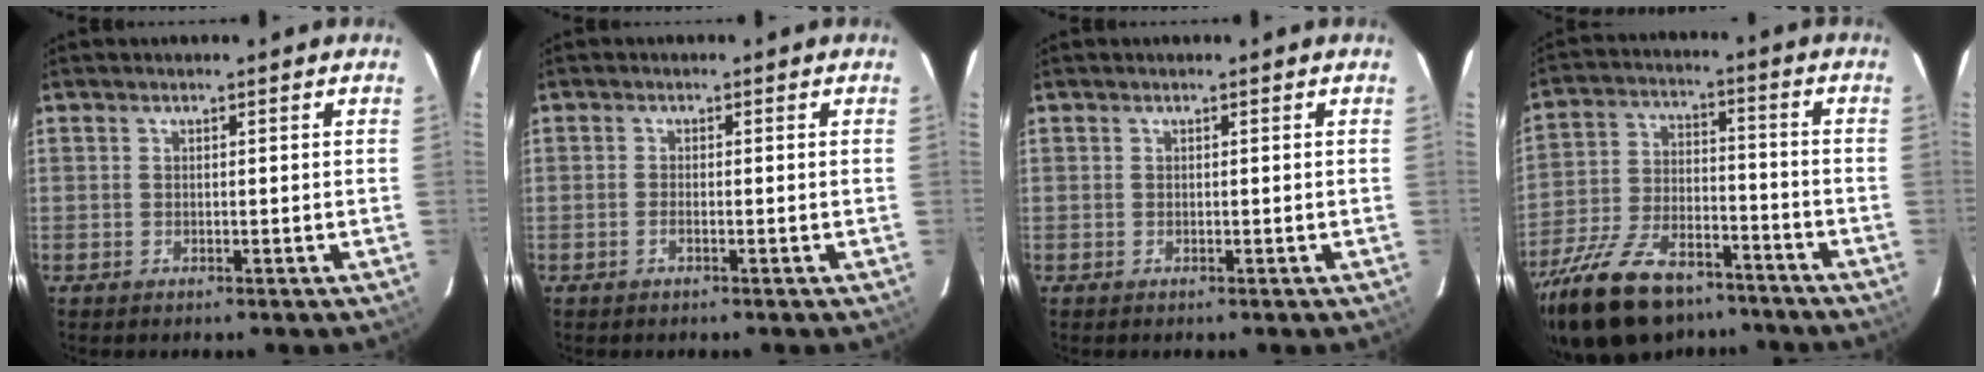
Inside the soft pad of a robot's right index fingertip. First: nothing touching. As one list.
[{"total": 0.8, "force": [-0.6, 0.2, 0.5], "torque": [-0.012, 0.001, -0.012]}, {"total": 0.0}, {"total": 23.6, "force": [-17.5, 10.5, 11.9], "torque": [-0.256, -0.020, -0.282]}]